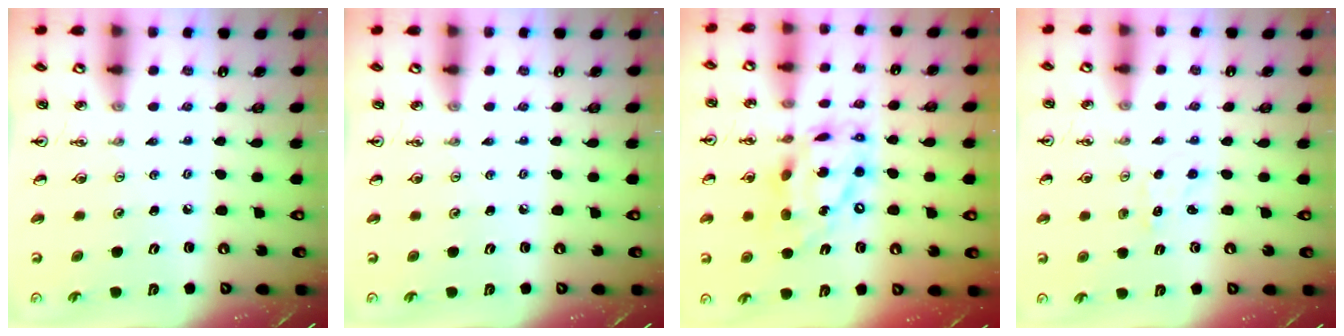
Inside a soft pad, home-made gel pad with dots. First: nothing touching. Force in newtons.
{"total": 0.0}
{"total": 16.1, "press": 16.0, "slide": 1.4}
{"total": 0.9, "press": 0.8, "slide": 0.2}